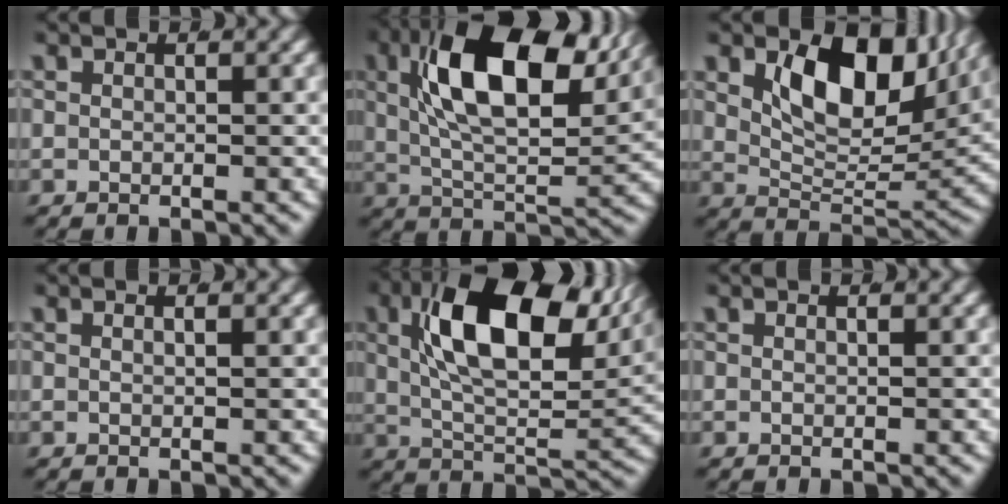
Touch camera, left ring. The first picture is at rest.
{"total": 11.5, "force": [4.7, 4.4, 9.5], "torque": [-0.169, -0.003, 0.077]}
{"total": 9.7, "force": [4.7, 4.7, 7.0], "torque": [-0.116, -0.008, 0.077]}
{"total": 0.7, "force": [0.2, -0.4, 0.4], "torque": [-0.006, -0.002, 0.006]}
{"total": 12.5, "force": [5.1, 5.2, 10.2], "torque": [-0.168, 0.005, 0.076]}
{"total": 0.0}